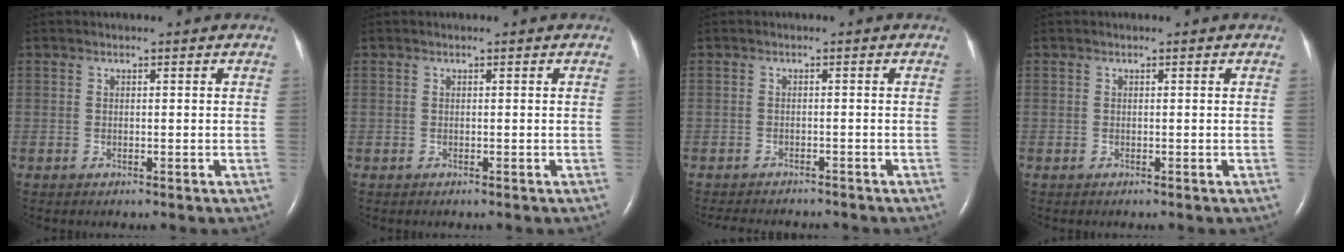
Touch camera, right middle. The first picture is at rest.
{"total": 0.0}
{"total": 7.4, "force": [-6.8, 1.7, 2.6], "torque": [-0.036, -0.005, -0.088]}
{"total": 0.0}